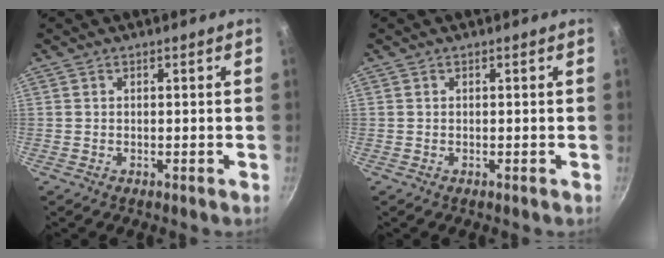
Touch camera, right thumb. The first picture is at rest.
{"total": 0.0}